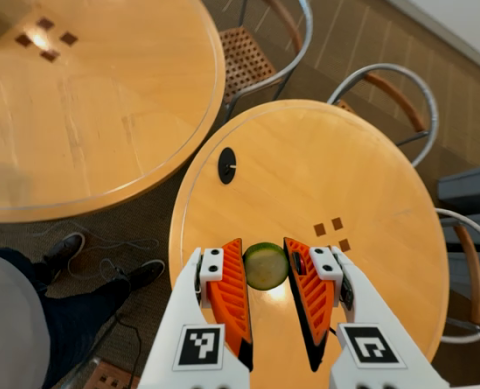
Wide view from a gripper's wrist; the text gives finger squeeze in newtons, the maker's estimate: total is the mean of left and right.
{"total": 9.9, "left": 10.2, "right": 9.7}